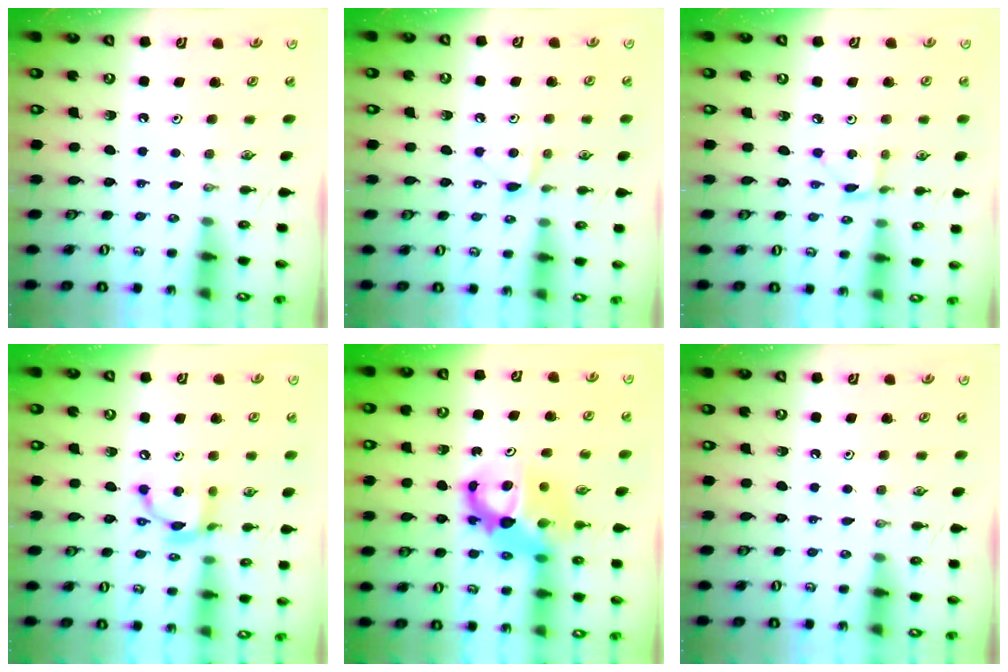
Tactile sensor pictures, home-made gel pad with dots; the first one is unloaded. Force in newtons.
{"total": 4.9, "press": 4.9, "slide": 0.6}
{"total": 2.1, "press": 2.0, "slide": 0.2}
{"total": 12.0, "press": 11.9, "slide": 0.9}
{"total": 9.3, "press": 9.3, "slide": 0.6}
{"total": 0.0}